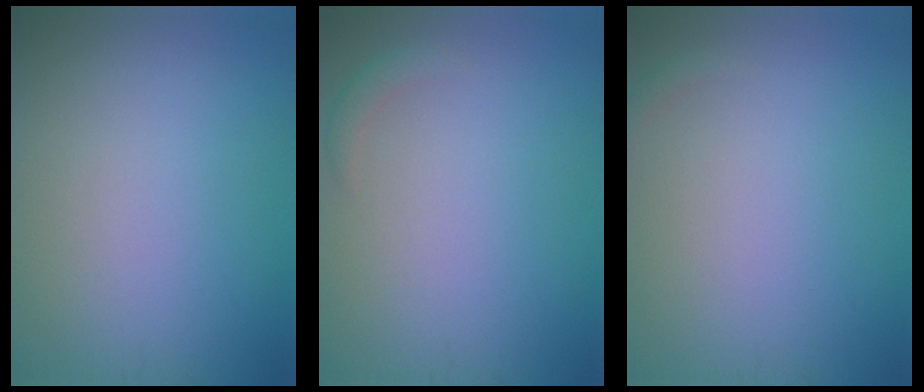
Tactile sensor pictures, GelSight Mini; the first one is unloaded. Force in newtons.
{"total": 1.0, "press": 1.0, "slide": 0.0}
{"total": 0.6, "press": 0.6, "slide": 0.1}